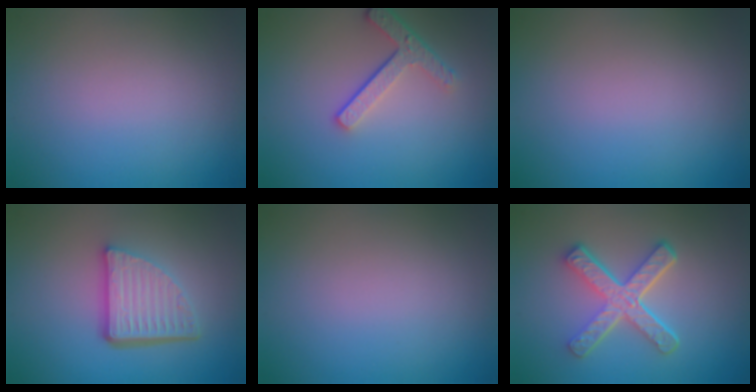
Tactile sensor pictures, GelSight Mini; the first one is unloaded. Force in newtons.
{"total": 3.4, "press": 2.5, "slide": 2.3}
{"total": 0.0}
{"total": 5.7, "press": 3.8, "slide": 4.2}
{"total": 0.0}
{"total": 5.3, "press": 3.9, "slide": 3.6}